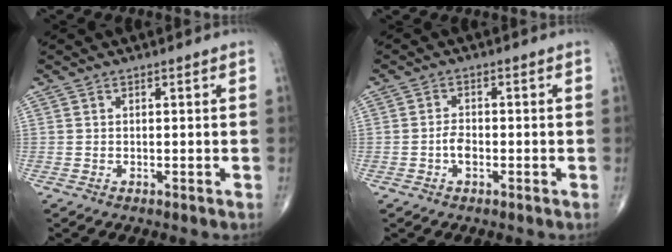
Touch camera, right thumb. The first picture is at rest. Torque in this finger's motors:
{"motor_torque": [0.99, 0.18, 0.51, 0.00, -0.03]}